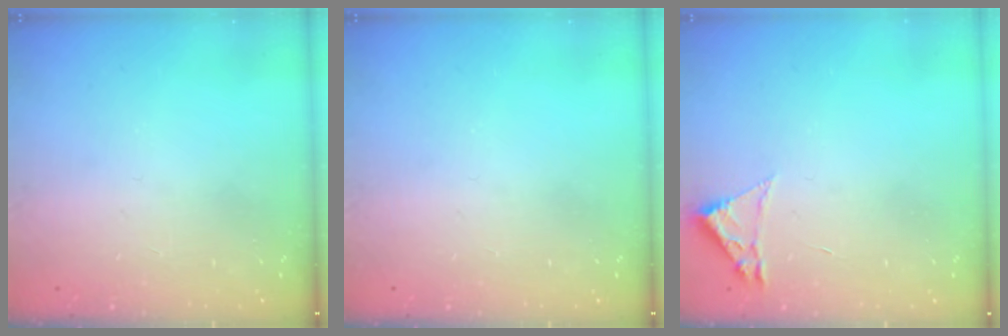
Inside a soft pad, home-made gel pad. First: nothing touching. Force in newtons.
{"total": 0.0}
{"total": 1.8, "press": 1.8, "slide": 0.2}